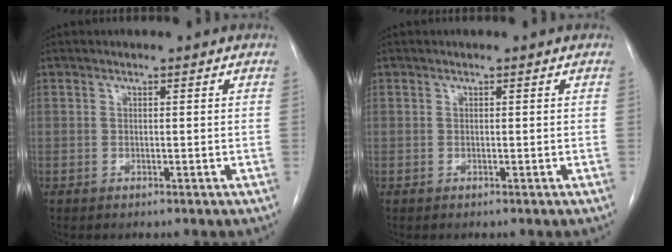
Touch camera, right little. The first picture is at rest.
{"total": 0.0}